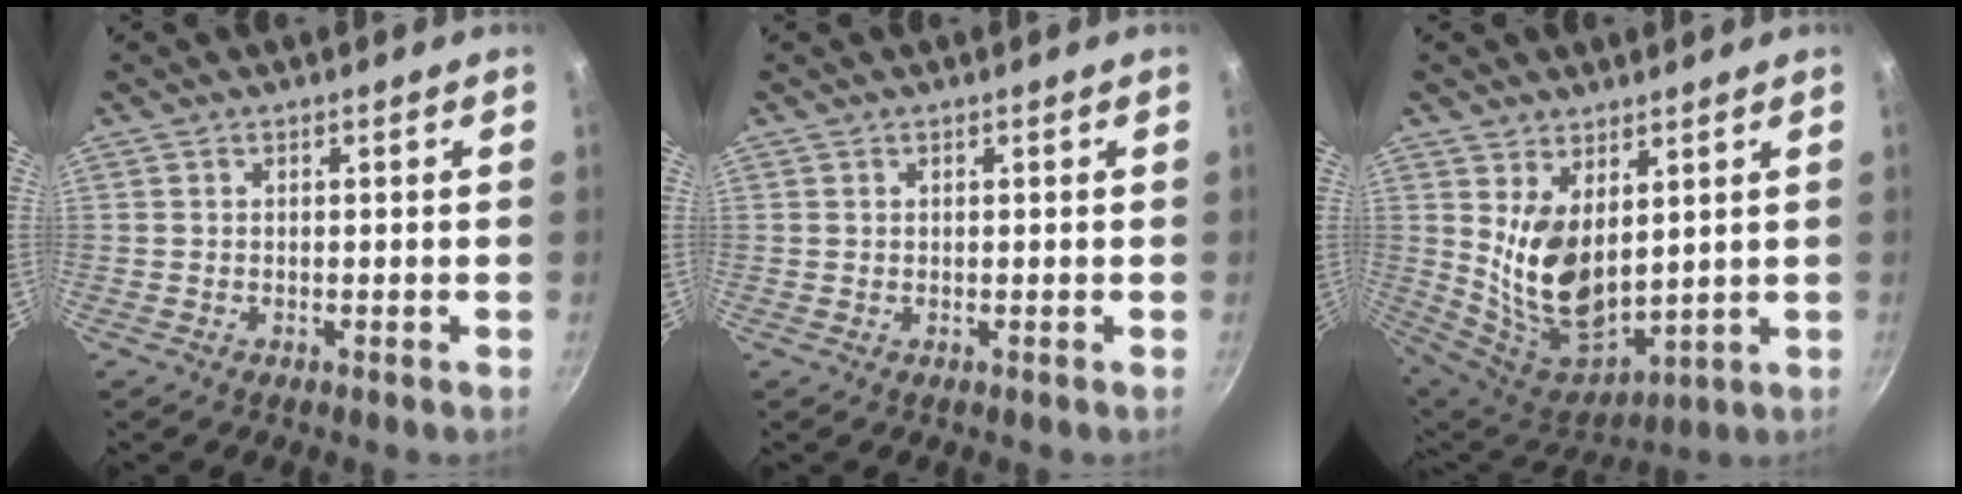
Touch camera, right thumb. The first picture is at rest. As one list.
[{"total": 0.0}, {"total": 12.9, "force": [3.7, 7.5, 9.8], "torque": [-0.159, -0.051, 0.092]}]